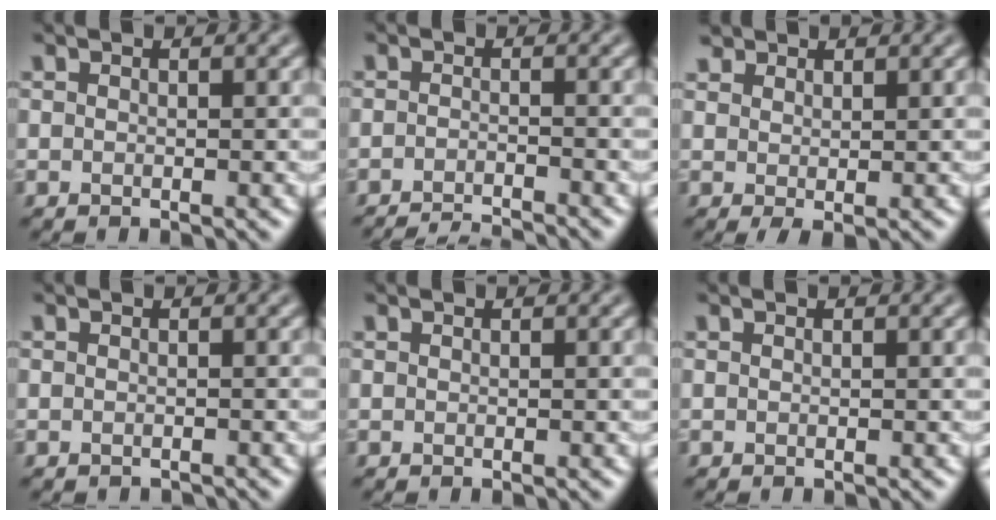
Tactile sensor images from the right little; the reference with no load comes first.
{"total": 4.1, "force": [-3.8, 0.5, 1.3], "torque": [-0.020, -0.009, -0.063]}
{"total": 1.6, "force": [1.0, 1.0, 0.8], "torque": [-0.015, -0.001, 0.021]}
{"total": 0.8, "force": [-0.8, 0.2, 0.0], "torque": [0.002, -0.006, -0.013]}
{"total": 0.0}
{"total": 0.0}